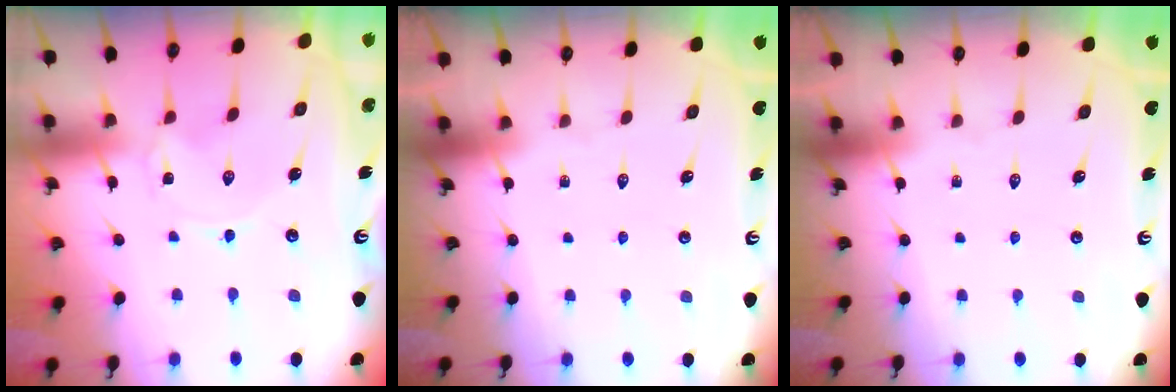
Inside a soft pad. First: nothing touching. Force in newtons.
{"total": 0.0}
{"total": 0.0}